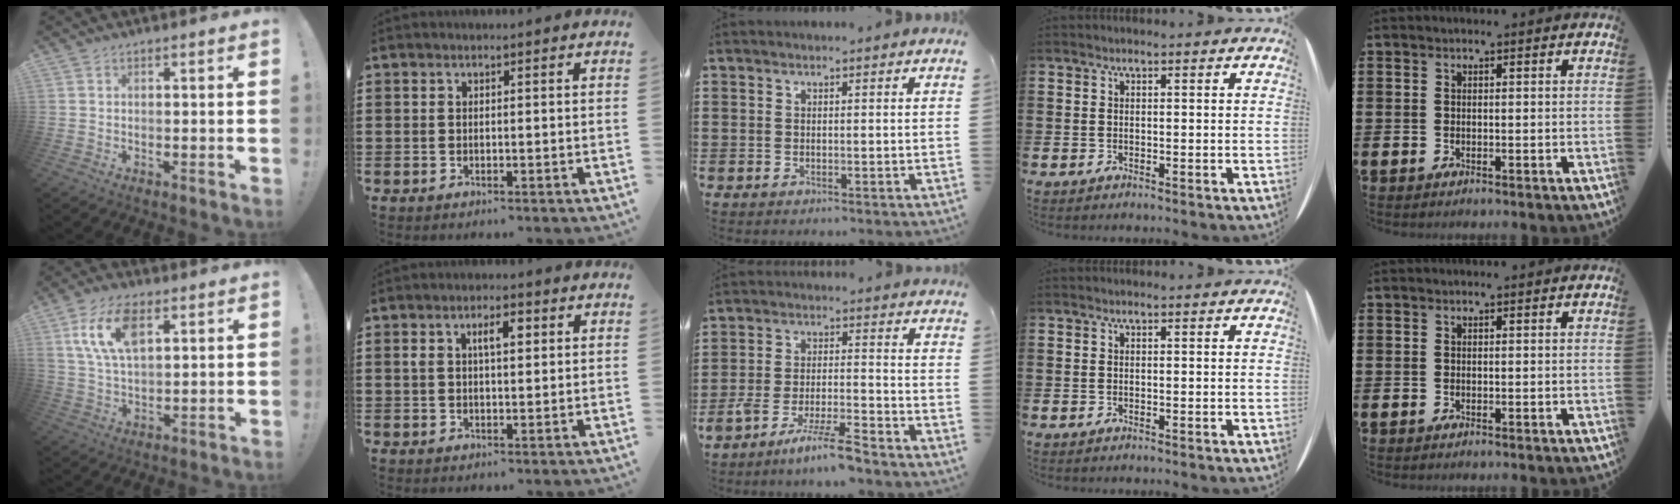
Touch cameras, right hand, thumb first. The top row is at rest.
{"thumb": {"total": 12.3, "force": [5.2, 6.5, 9.1], "torque": [-0.176, 0.002, 0.098]}, "index": {"total": 4.2, "force": [1.2, 1.8, 3.7], "torque": [-0.068, 0.009, 0.016]}, "middle": {"total": 7.3, "force": [-6.3, 0.0, 3.8], "torque": [-0.087, -0.013, -0.122]}}